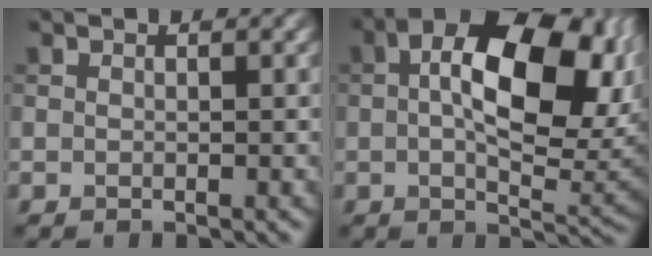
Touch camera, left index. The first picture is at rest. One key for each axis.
{"total": 14.4, "fx": 2.7, "fy": 6.8, "fz": 12.4, "tx": -0.171, "ty": 0.012, "tz": 0.037}